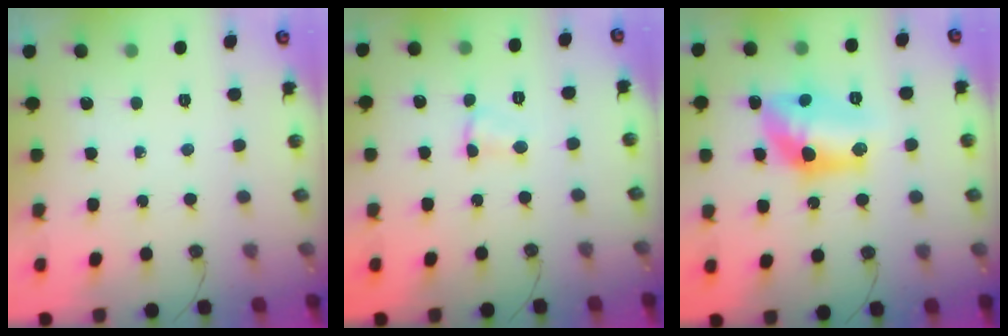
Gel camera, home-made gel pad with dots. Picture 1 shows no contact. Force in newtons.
{"total": 2.2, "press": 2.2, "slide": 0.4}
{"total": 15.6, "press": 15.1, "slide": 3.7}